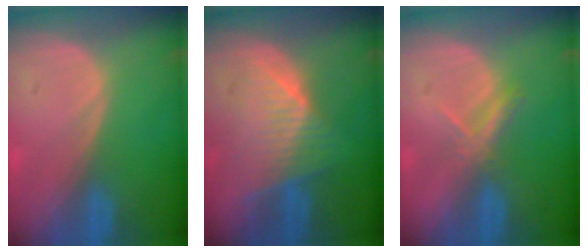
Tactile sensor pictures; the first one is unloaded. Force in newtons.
{"total": 7.5, "press": 6.7, "slide": 3.3}
{"total": 3.1, "press": 2.9, "slide": 0.9}